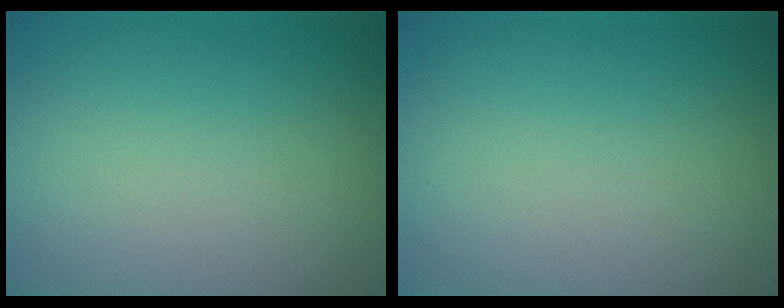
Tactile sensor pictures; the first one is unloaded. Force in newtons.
{"total": 0.0}